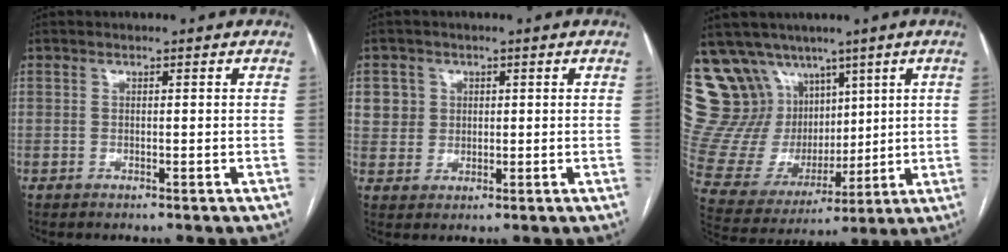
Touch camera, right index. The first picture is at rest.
{"total": 4.1, "force": [1.5, 3.9, 0.2], "torque": [0.007, 0.005, 0.030]}
{"total": 17.9, "force": [11.0, 12.6, 6.1], "torque": [-0.133, 0.055, 0.230]}